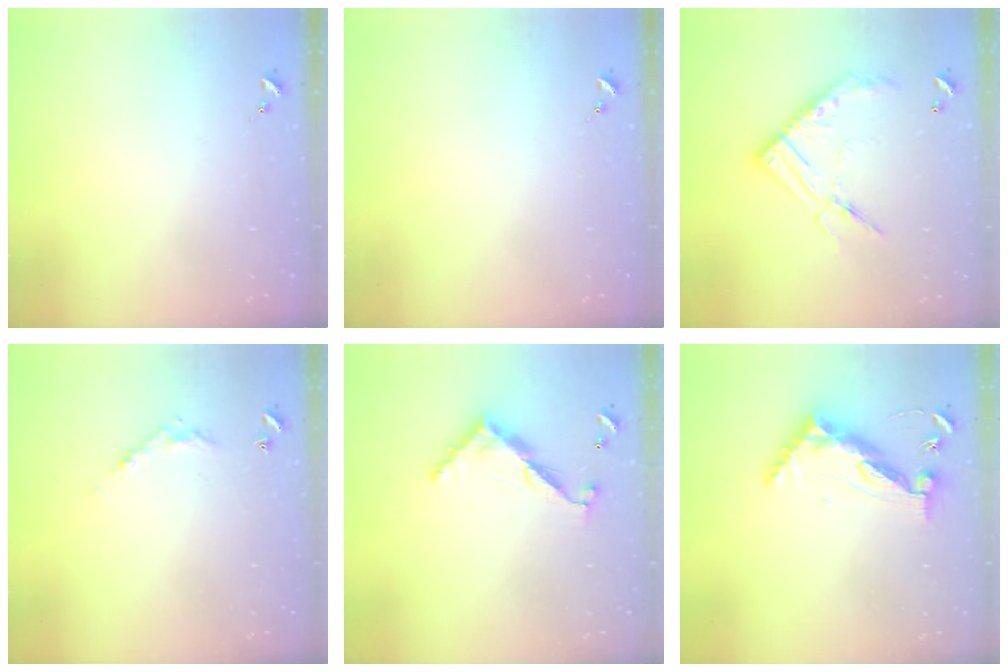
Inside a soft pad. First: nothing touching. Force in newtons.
{"total": 0.0}
{"total": 15.8, "press": 15.7, "slide": 1.4}
{"total": 5.2, "press": 5.2, "slide": 0.3}
{"total": 9.7, "press": 9.7, "slide": 0.4}
{"total": 12.1, "press": 12.0, "slide": 1.2}